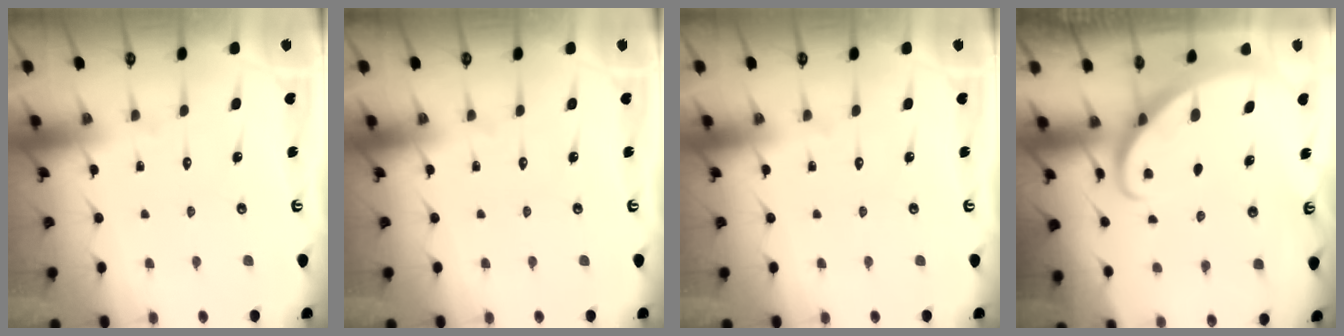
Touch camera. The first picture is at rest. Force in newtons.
{"total": 0.0}
{"total": 0.0}
{"total": 2.8, "press": 2.8, "slide": 0.2}